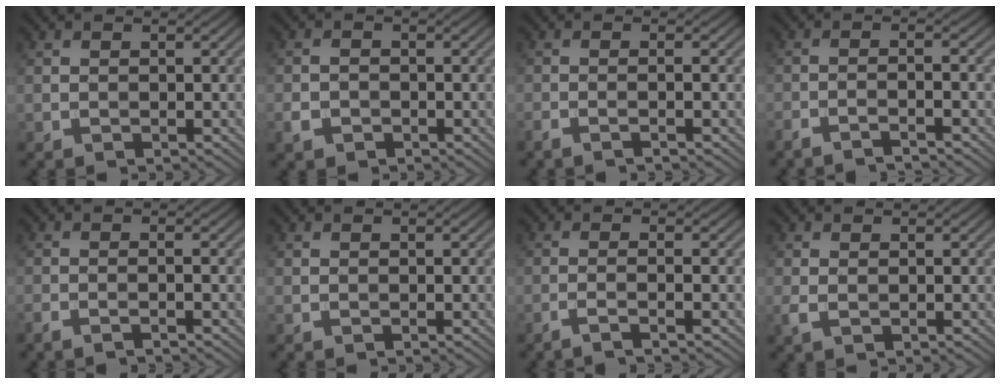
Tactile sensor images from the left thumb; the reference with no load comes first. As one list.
[{"total": 2.2, "force": [-1.2, 1.6, 0.9], "torque": [-0.019, -0.002, -0.027]}, {"total": 1.8, "force": [-1.0, 0.0, 1.5], "torque": [-0.022, 0.006, -0.028]}, {"total": 3.3, "force": [-2.5, 0.2, 2.2], "torque": [-0.028, 0.005, -0.060]}, {"total": 1.8, "force": [-1.2, 0.0, 1.3], "torque": [-0.021, 0.003, -0.031]}, {"total": 0.0}, {"total": 2.1, "force": [-1.1, 0.2, 1.8], "torque": [-0.020, 0.007, -0.039]}, {"total": 1.3, "force": [0.0, 0.6, 1.2], "torque": [-0.032, 0.000, 0.001]}]